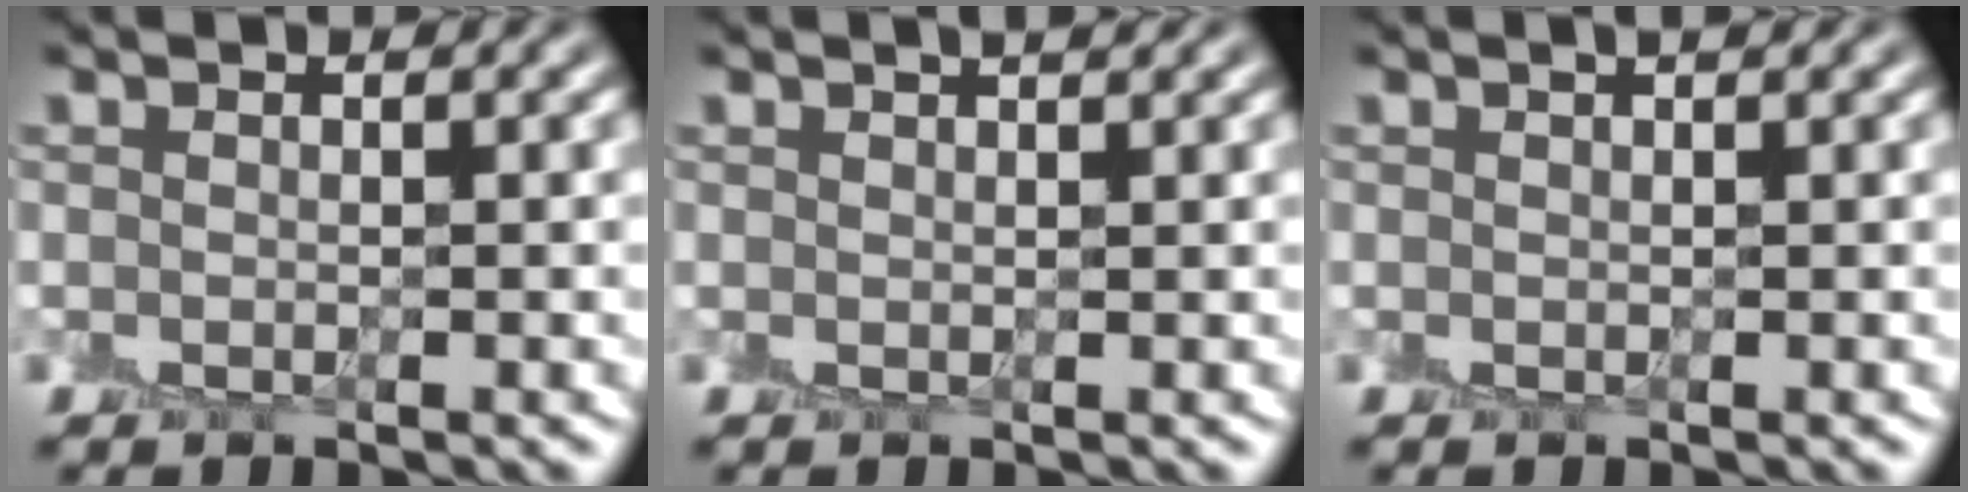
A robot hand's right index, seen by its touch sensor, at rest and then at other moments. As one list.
[{"total": 1.1, "force": [0.7, 0.0, 0.8], "torque": [-0.009, 0.008, 0.008]}, {"total": 0.5, "force": [0.3, -0.1, 0.4], "torque": [-0.006, 0.006, 0.005]}]